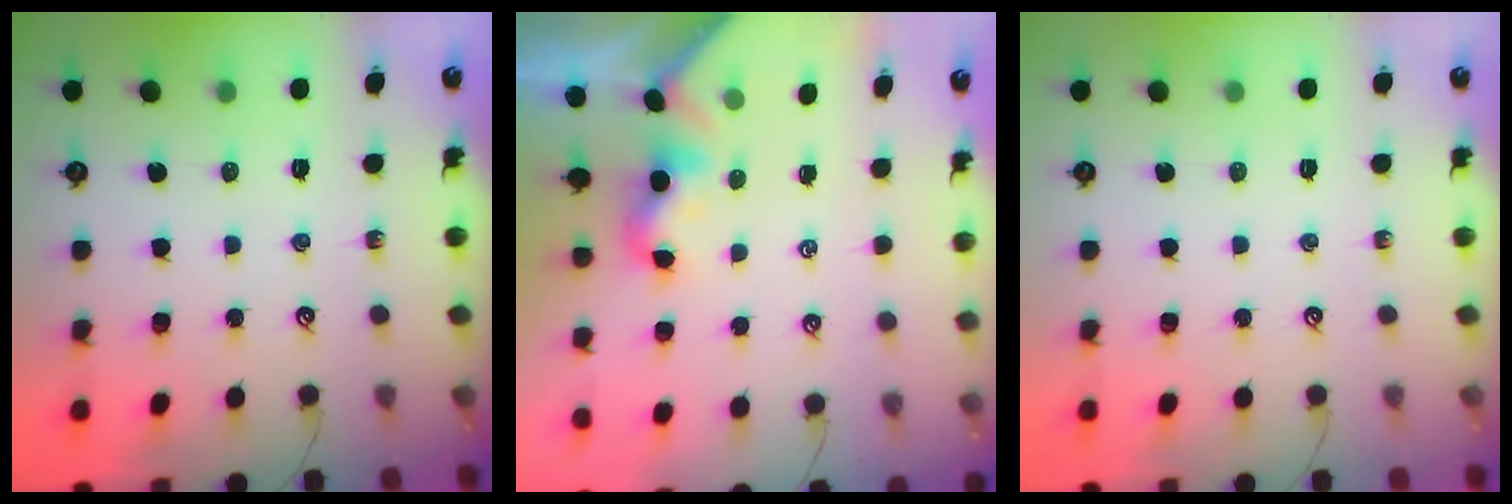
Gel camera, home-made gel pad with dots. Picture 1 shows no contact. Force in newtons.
{"total": 1.9, "press": 1.9, "slide": 0.5}
{"total": 0.0}